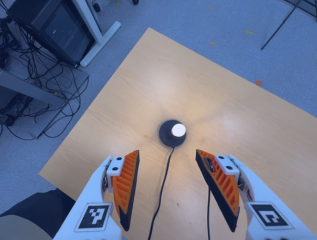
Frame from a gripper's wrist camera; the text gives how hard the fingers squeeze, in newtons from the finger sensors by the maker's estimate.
{"total": 0.0}